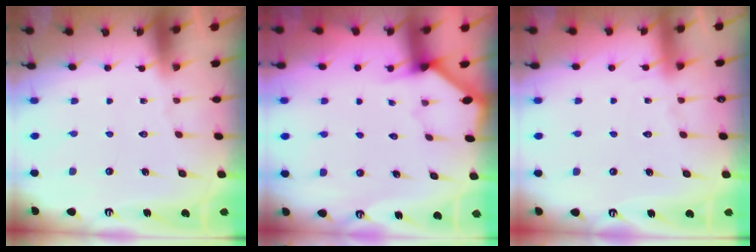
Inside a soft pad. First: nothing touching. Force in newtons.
{"total": 2.4, "press": 2.3, "slide": 0.3}
{"total": 5.1, "press": 5.1, "slide": 0.6}